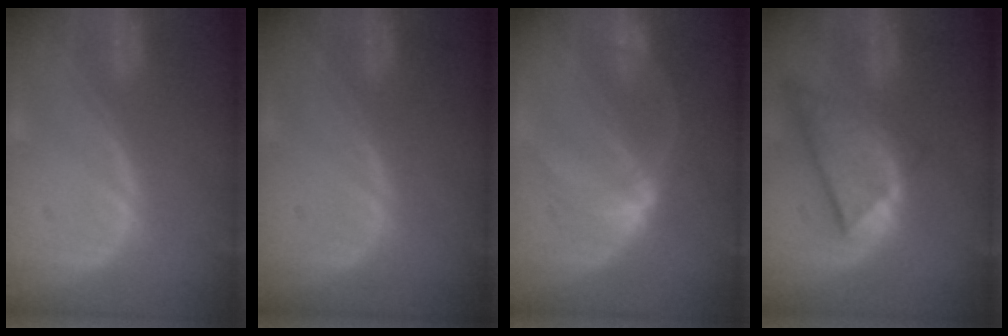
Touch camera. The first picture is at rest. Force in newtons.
{"total": 0.0}
{"total": 5.3, "press": 4.9, "slide": 1.9}
{"total": 9.0, "press": 7.8, "slide": 4.4}